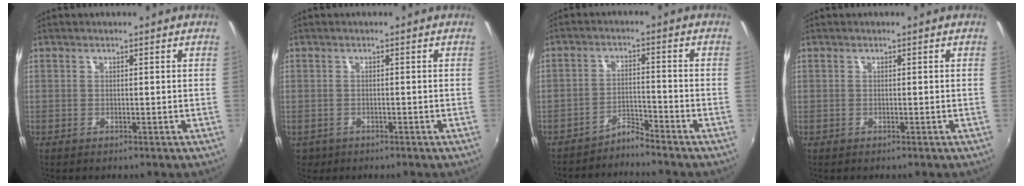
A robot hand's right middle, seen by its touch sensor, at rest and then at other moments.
{"total": 2.6, "force": [-1.2, 2.1, 0.9], "torque": [-0.025, -0.005, -0.015]}
{"total": 3.4, "force": [-3.4, -0.6, -0.1], "torque": [0.000, 0.005, -0.063]}
{"total": 0.0}